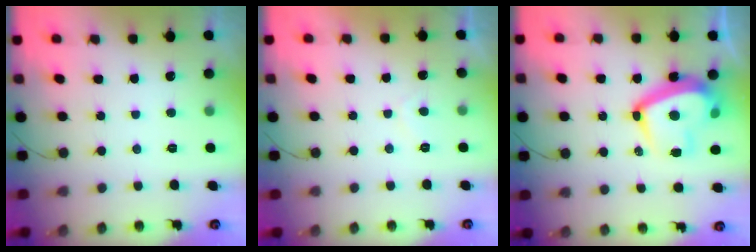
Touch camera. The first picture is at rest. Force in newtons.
{"total": 1.7, "press": 1.6, "slide": 0.7}
{"total": 16.9, "press": 16.8, "slide": 1.4}